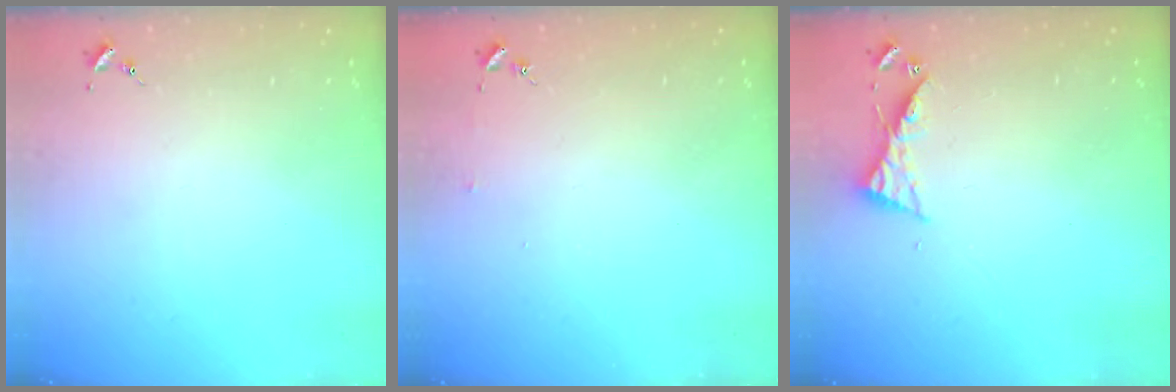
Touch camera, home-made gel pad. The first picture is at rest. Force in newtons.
{"total": 2.5, "press": 2.5, "slide": 0.2}
{"total": 5.2, "press": 5.2, "slide": 0.4}